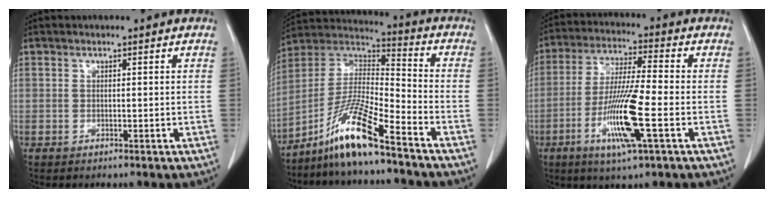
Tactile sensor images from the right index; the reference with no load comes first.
{"total": 12.3, "force": [-8.7, 0.2, 8.7], "torque": [-0.175, 0.001, -0.166]}
{"total": 12.4, "force": [-4.0, 0.3, 11.7], "torque": [-0.232, -0.018, -0.078]}